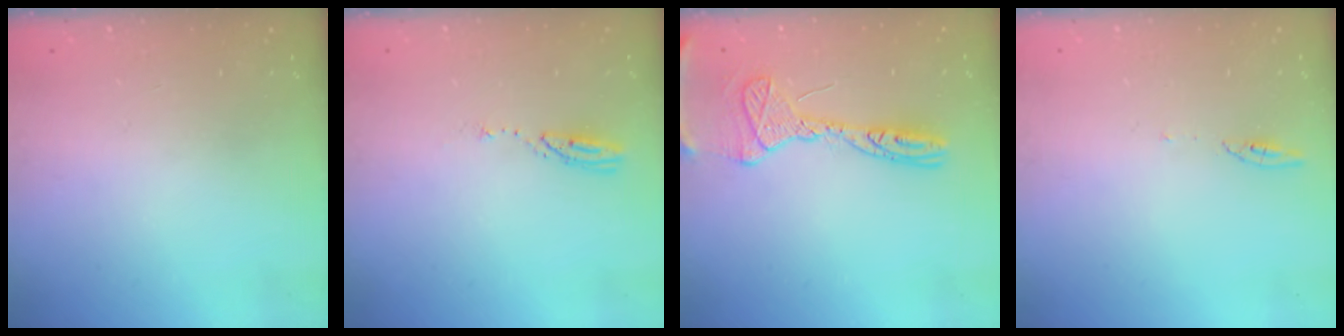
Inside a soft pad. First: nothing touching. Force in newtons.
{"total": 4.1, "press": 4.1, "slide": 0.3}
{"total": 14.7, "press": 14.6, "slide": 1.4}
{"total": 3.8, "press": 3.7, "slide": 0.4}